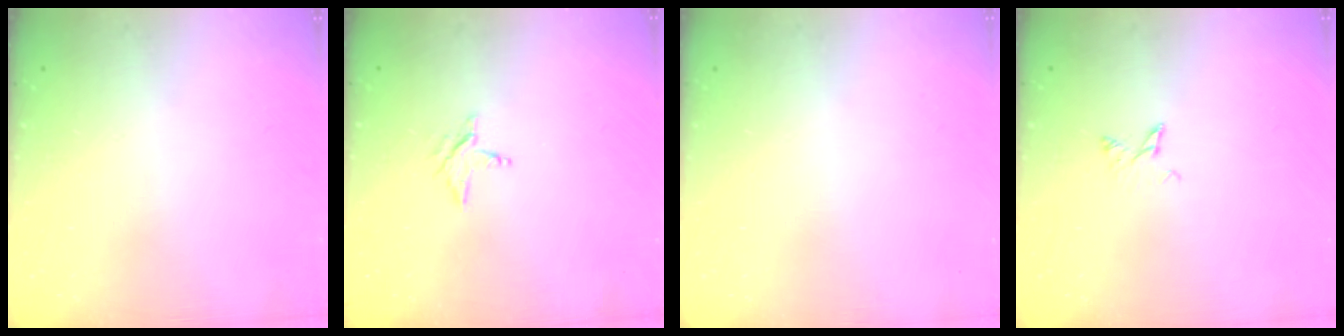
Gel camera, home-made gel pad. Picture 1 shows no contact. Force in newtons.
{"total": 2.5, "press": 2.5, "slide": 0.3}
{"total": 0.0}
{"total": 2.6, "press": 2.6, "slide": 0.4}